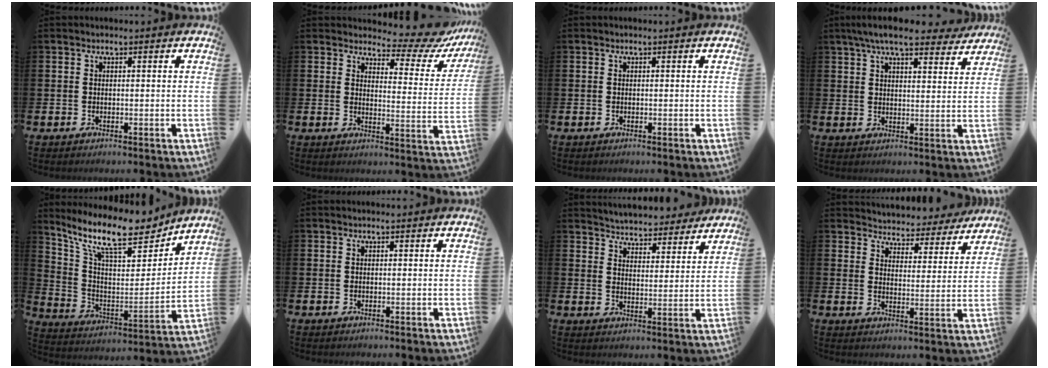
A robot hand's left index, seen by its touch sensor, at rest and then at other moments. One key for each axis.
{"total": 5.8, "fx": 5.2, "fy": 2.0, "fz": 1.6, "tx": -0.029, "ty": -0.052, "tz": 0.080}
{"total": 0.0}
{"total": 7.7, "fx": 6.8, "fy": 1.5, "fz": 3.2, "tx": -0.071, "ty": -0.022, "tz": 0.121}
{"total": 13.0, "fx": 10.9, "fy": 3.5, "fz": 6.1, "tx": -0.148, "ty": -0.068, "tz": 0.188}
{"total": 0.0}
{"total": 5.0, "fx": 4.9, "fy": 0.7, "fz": -0.1, "tx": -0.015, "ty": -0.042, "tz": 0.084}
{"total": 4.2, "fx": 4.1, "fy": 1.0, "fz": -0.2, "tx": -0.016, "ty": -0.039, "tz": 0.066}